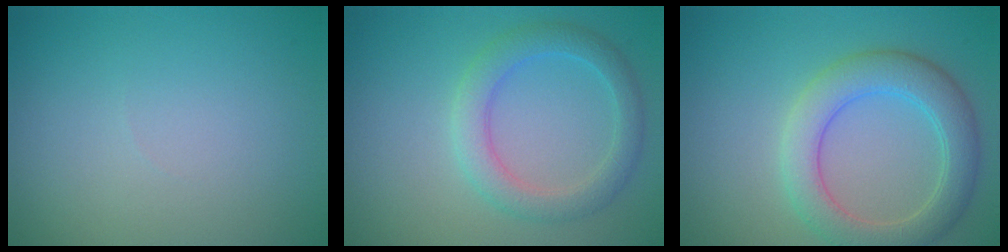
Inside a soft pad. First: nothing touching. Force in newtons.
{"total": 3.3, "press": 3.3, "slide": 0.1}
{"total": 5.0, "press": 5.0, "slide": 0.2}